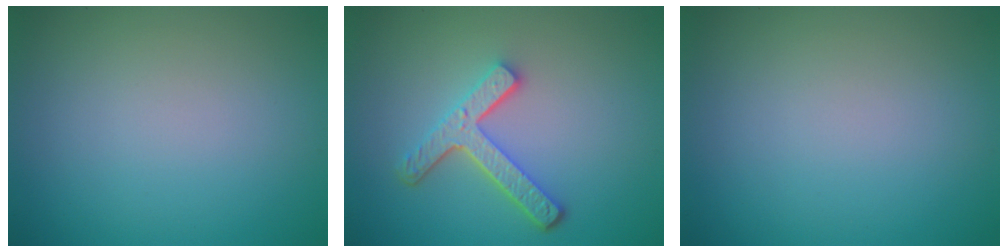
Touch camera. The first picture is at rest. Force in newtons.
{"total": 4.2, "press": 3.3, "slide": 2.6}
{"total": 0.0}